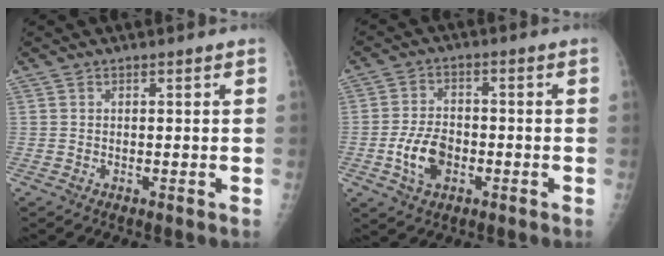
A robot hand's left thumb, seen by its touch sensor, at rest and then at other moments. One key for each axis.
{"total": 7.5, "fx": -2.4, "fy": 4.9, "fz": 5.2, "tx": -0.088, "ty": 0.015, "tz": -0.044}